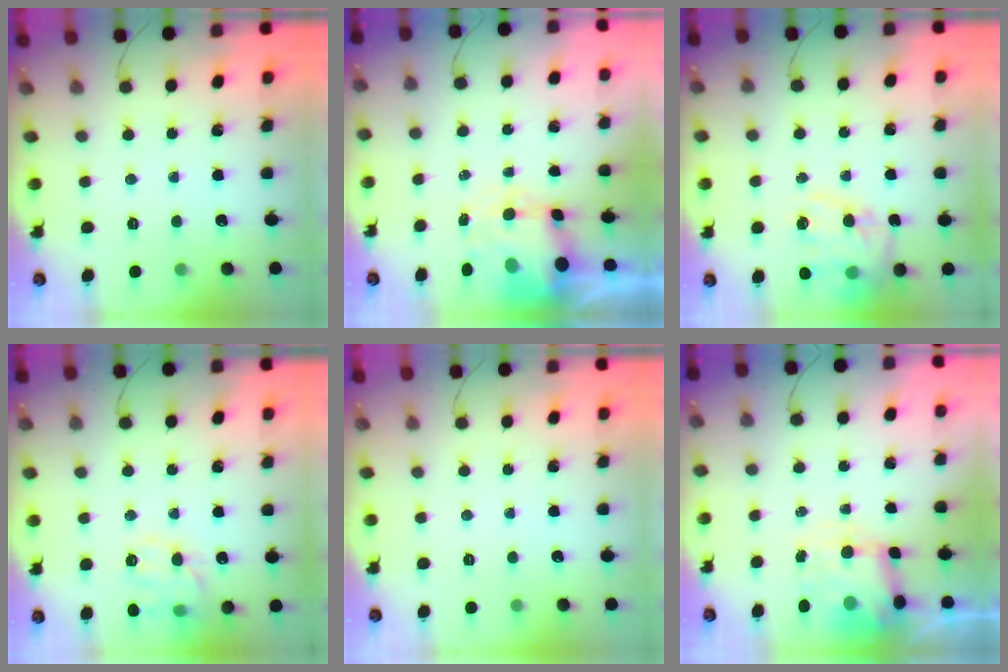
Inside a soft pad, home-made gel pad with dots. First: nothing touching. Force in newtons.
{"total": 7.6, "press": 7.4, "slide": 1.7}
{"total": 17.0, "press": 16.6, "slide": 3.6}
{"total": 13.1, "press": 13.0, "slide": 2.0}
{"total": 0.0}
{"total": 6.0, "press": 5.9, "slide": 0.8}